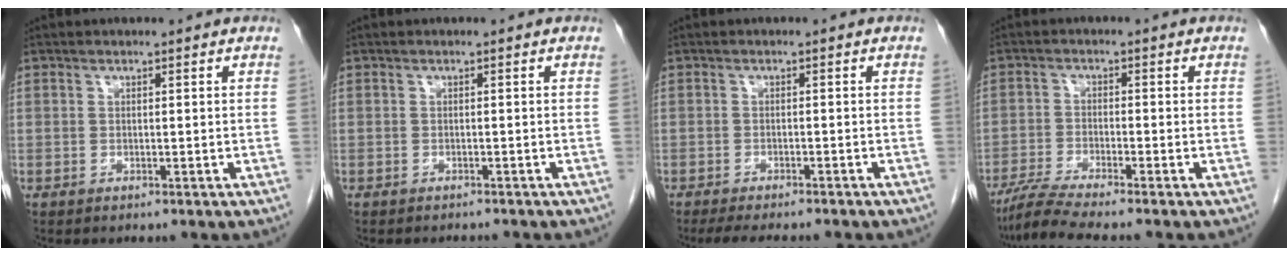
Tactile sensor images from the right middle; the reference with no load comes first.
{"total": 1.7, "force": [-1.7, 0.2, 0.3], "torque": [-0.009, -0.007, -0.019]}
{"total": 8.9, "force": [-7.5, 1.7, 4.3], "torque": [-0.059, -0.009, -0.101]}
{"total": 5.8, "force": [-5.0, -1.3, 2.7], "torque": [-0.055, -0.022, -0.093]}